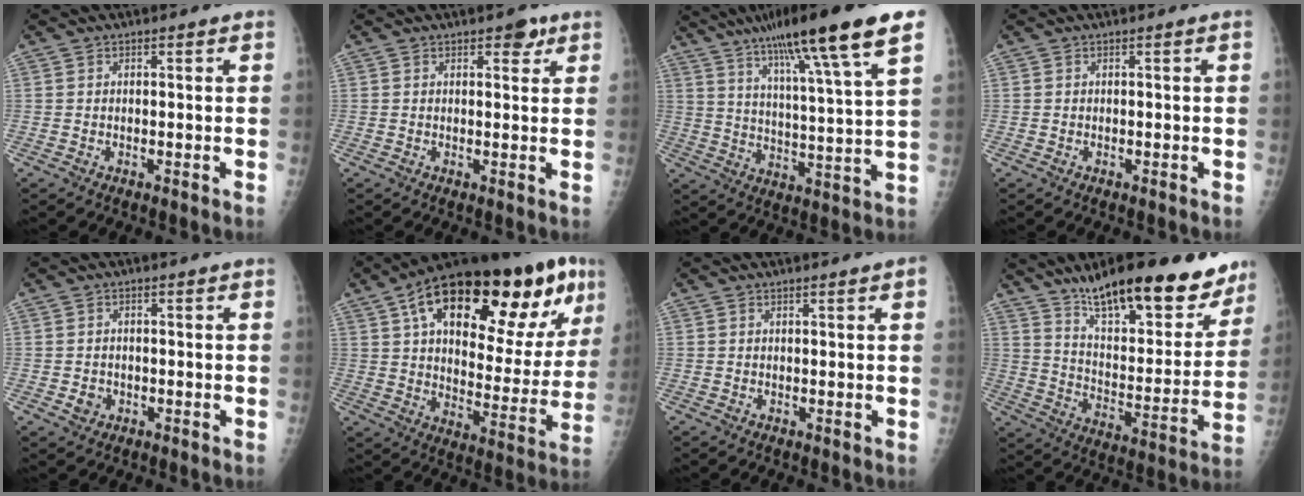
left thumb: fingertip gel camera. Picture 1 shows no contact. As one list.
[{"total": 2.9, "force": [1.8, 1.5, 1.7], "torque": [-0.006, -0.006, 0.021]}, {"total": 21.0, "force": [12.7, 1.7, 16.6], "torque": [-0.257, -0.028, 0.199]}, {"total": 0.0}, {"total": 2.2, "force": [-0.6, 1.9, 0.8], "torque": [-0.003, 0.004, -0.007]}, {"total": 32.8, "force": [15.5, 13.0, 25.7], "torque": [-0.354, 0.001, 0.239]}, {"total": 1.8, "force": [1.1, 0.3, 1.5], "torque": [-0.020, 0.001, 0.012]}, {"total": 26.2, "force": [19.1, 8.3, 16.0], "torque": [-0.194, -0.082, 0.292]}]